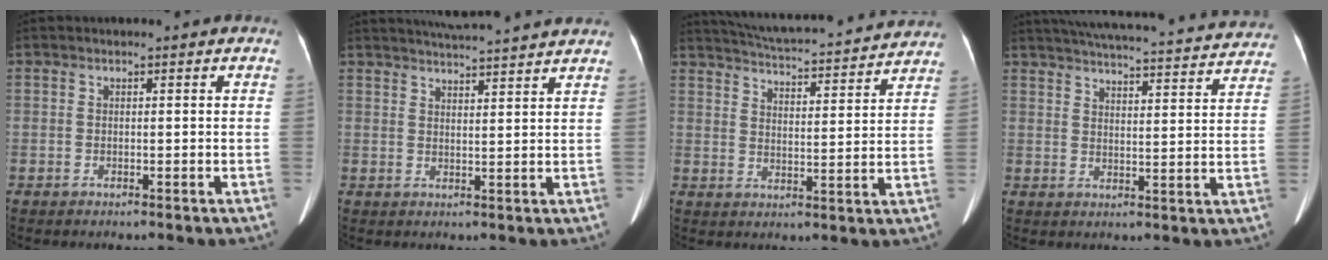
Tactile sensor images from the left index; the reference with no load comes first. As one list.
[{"total": 11.8, "force": [11.0, -0.3, 4.3], "torque": [-0.071, 0.018, 0.141]}, {"total": 22.1, "force": [20.6, 2.7, 7.6], "torque": [-0.127, 0.000, 0.271]}, {"total": 29.3, "force": [27.3, 3.9, 9.9], "torque": [-0.169, -0.030, 0.334]}]